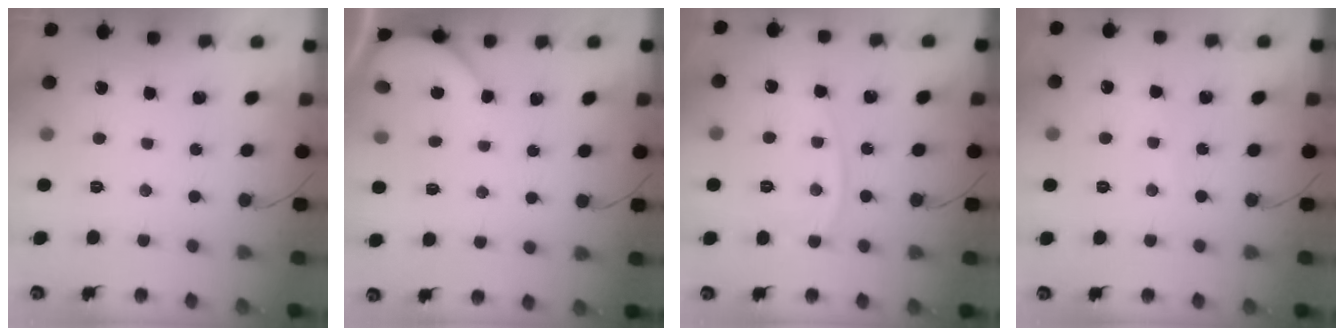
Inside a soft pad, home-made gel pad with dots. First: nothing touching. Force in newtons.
{"total": 3.5, "press": 3.5, "slide": 0.3}
{"total": 8.0, "press": 7.9, "slide": 1.0}
{"total": 1.8, "press": 1.7, "slide": 0.2}